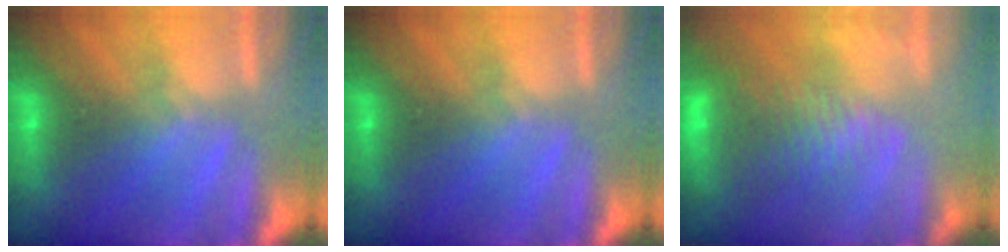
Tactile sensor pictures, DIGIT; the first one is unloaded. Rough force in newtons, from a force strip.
{"total": 0.0}
{"total": 4.5}